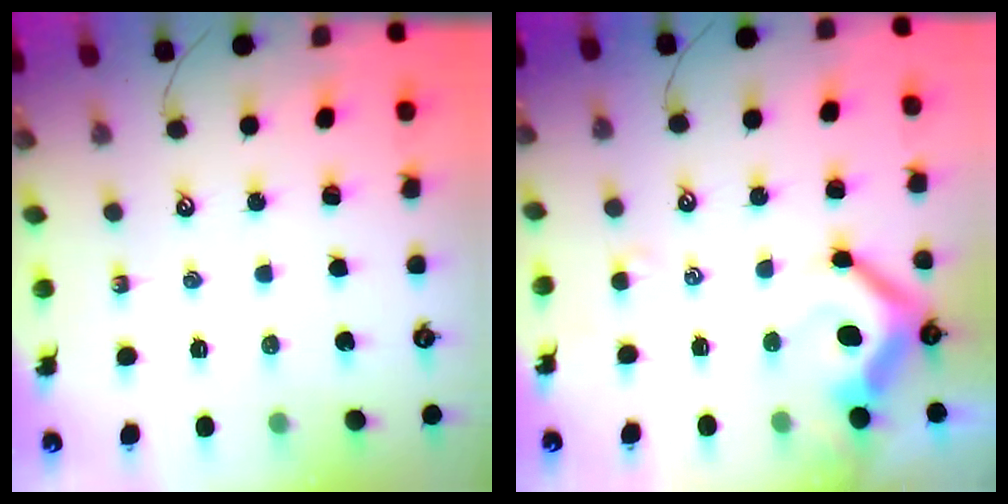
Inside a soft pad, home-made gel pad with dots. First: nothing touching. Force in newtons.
{"total": 8.1, "press": 7.9, "slide": 1.5}